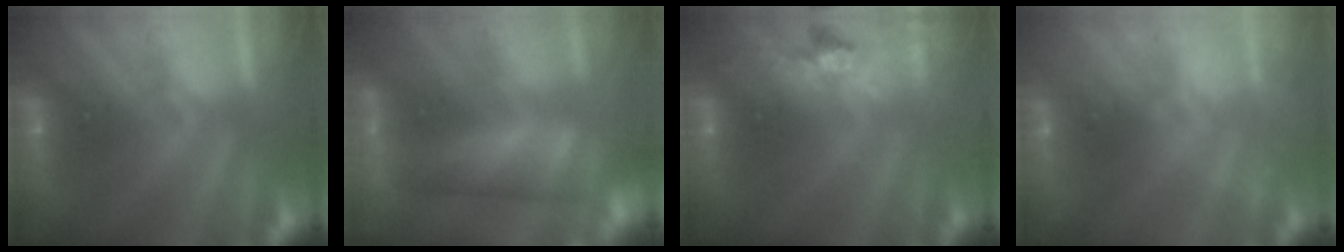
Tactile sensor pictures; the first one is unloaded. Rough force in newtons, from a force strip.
{"total": 4.5}
{"total": 2.4}
{"total": 2.3}